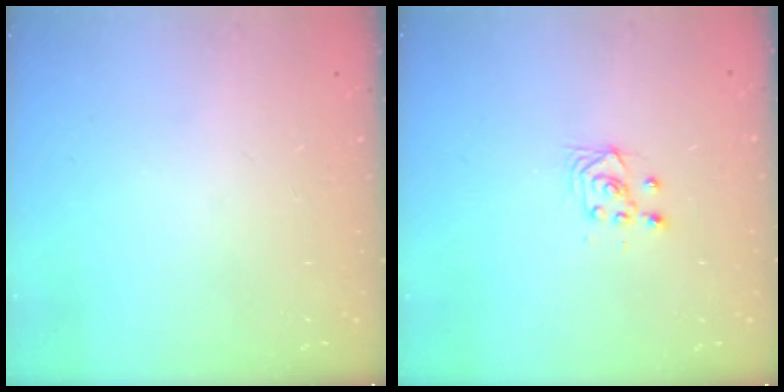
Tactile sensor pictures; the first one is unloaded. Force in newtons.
{"total": 3.6, "press": 3.2, "slide": 1.6}